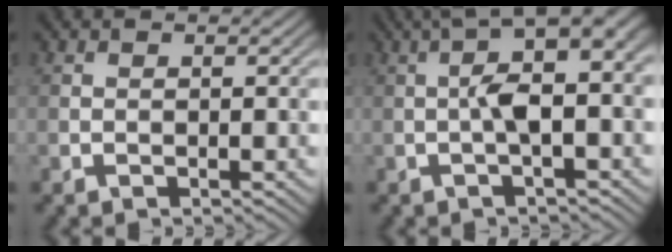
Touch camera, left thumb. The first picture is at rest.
{"total": 6.5, "force": [0.3, 1.8, 6.3], "torque": [-0.111, 0.023, -0.003]}